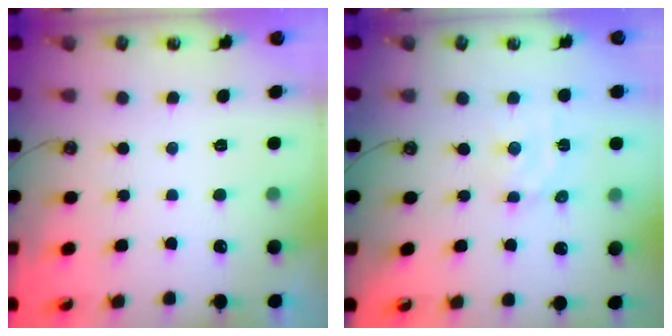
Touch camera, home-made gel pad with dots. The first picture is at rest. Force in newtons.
{"total": 4.1, "press": 4.1, "slide": 0.2}